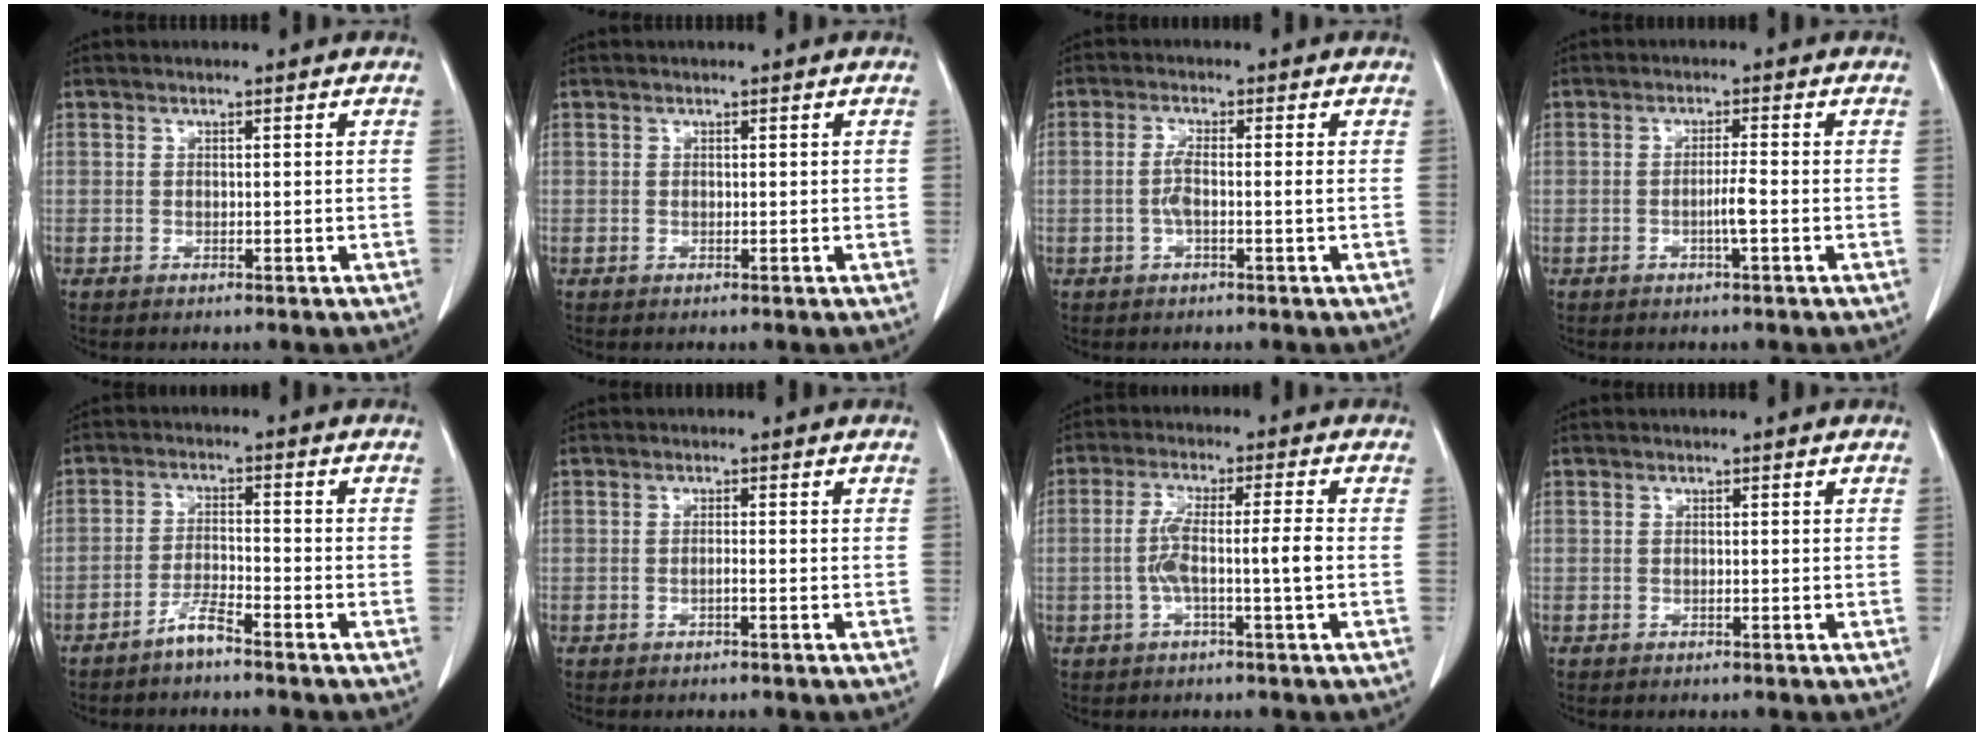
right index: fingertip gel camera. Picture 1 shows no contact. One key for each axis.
{"total": 0.0}
{"total": 3.0, "fx": -0.6, "fy": 0.2, "fz": 2.9, "tx": -0.061, "ty": 0.003, "tz": -0.012}
{"total": 2.6, "fx": -0.8, "fy": -0.2, "fz": 2.5, "tx": -0.045, "ty": -0.002, "tz": -0.015}
{"total": 3.6, "fx": -3.0, "fy": 0.0, "fz": 1.9, "tx": -0.039, "ty": -0.003, "tz": -0.061}
{"total": 0.7, "fx": -0.3, "fy": -0.1, "fz": 0.6, "tx": -0.009, "ty": 0.002, "tz": -0.006}
{"total": 6.2, "fx": -1.2, "fy": -0.1, "fz": 6.1, "tx": -0.122, "ty": 0.013, "tz": -0.019}
{"total": 0.0}